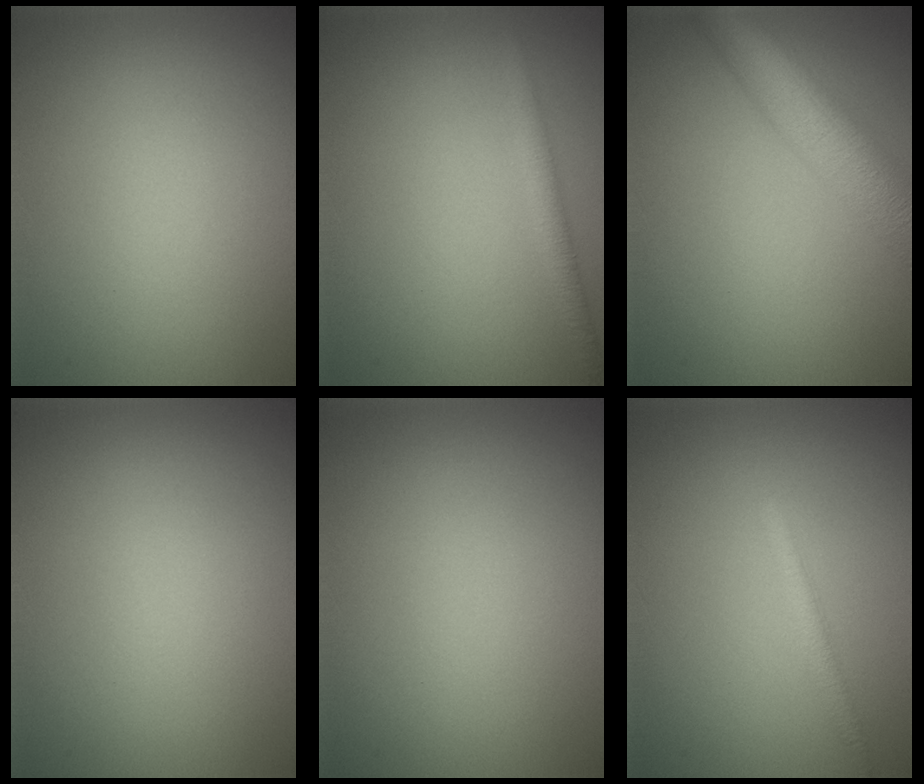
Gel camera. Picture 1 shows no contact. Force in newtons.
{"total": 1.7, "press": 1.7, "slide": 0.1}
{"total": 8.9, "press": 8.9, "slide": 0.4}
{"total": 0.0}
{"total": 0.0}
{"total": 1.8, "press": 1.8, "slide": 0.1}